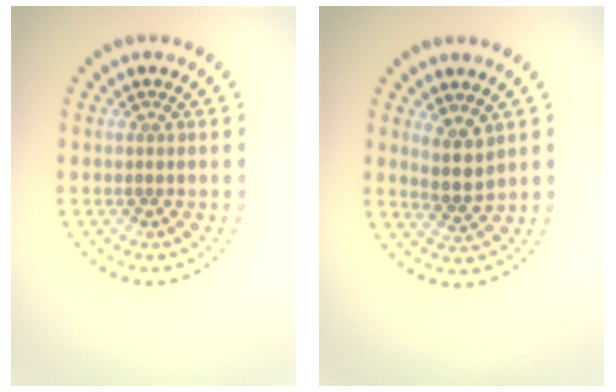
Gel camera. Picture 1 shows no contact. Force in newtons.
{"total": 2.5, "press": 2.1, "slide": 1.4}